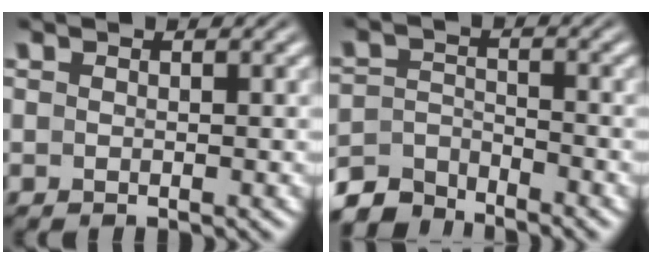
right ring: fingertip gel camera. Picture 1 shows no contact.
{"total": 4.7, "force": [-4.2, 1.7, 1.3], "torque": [-0.022, -0.016, -0.070]}